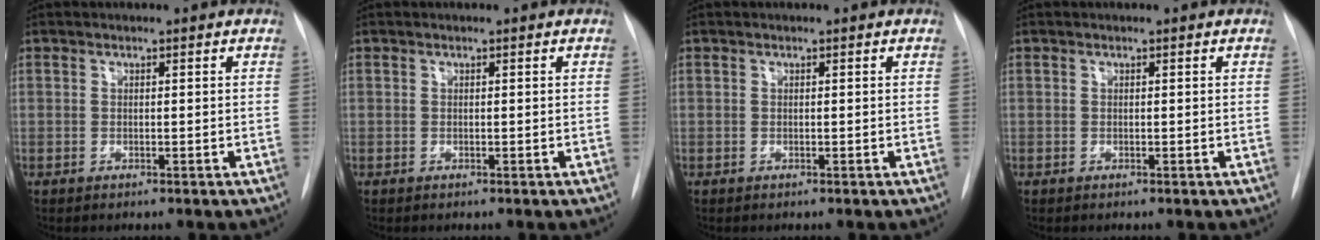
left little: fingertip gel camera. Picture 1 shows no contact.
{"total": 0.0}
{"total": 0.0}
{"total": 0.0}